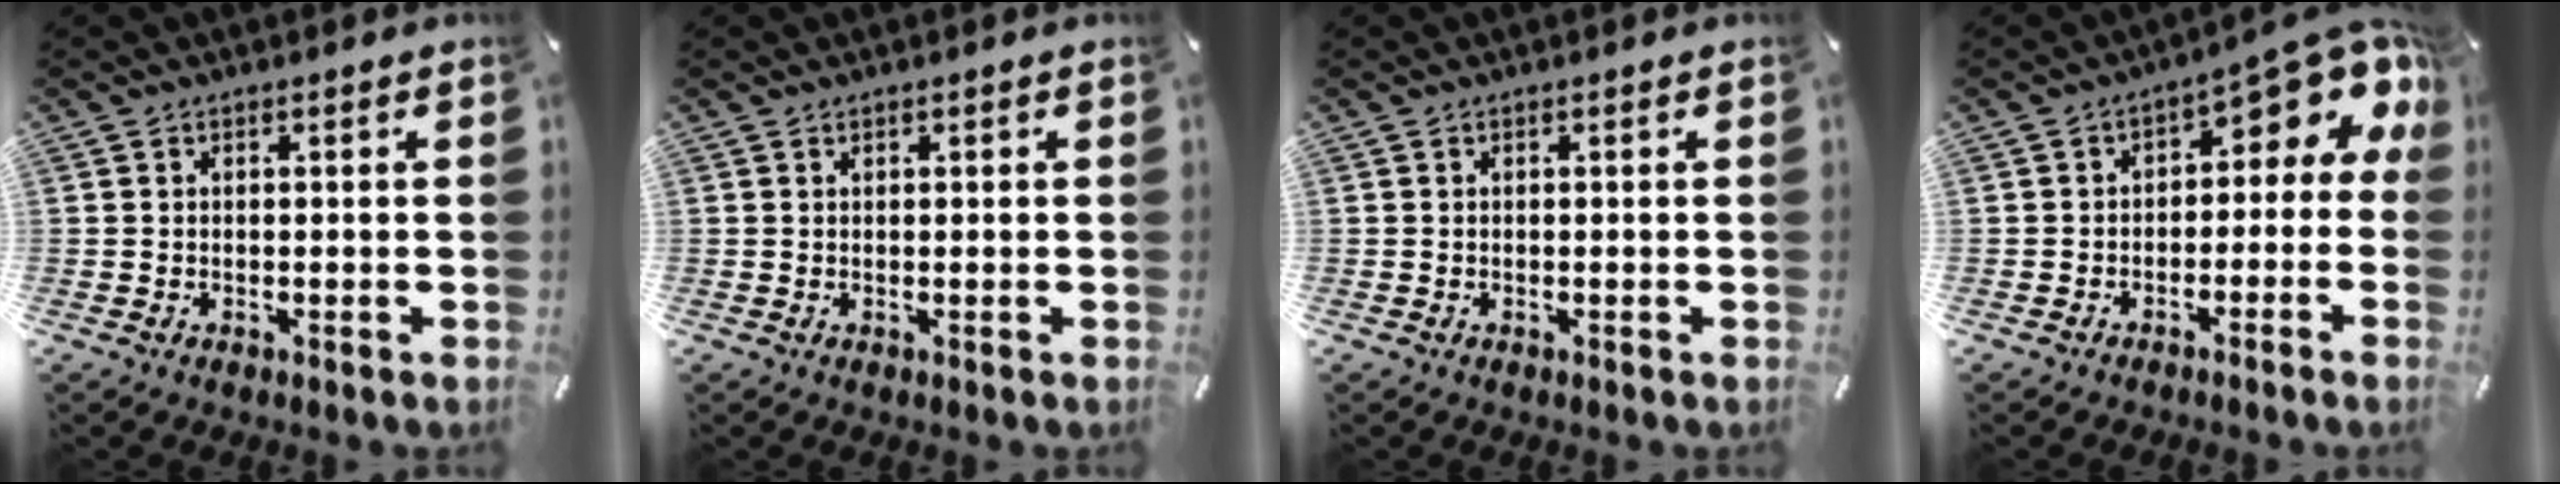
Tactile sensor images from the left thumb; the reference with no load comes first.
{"total": 0.0}
{"total": 0.0}
{"total": 7.7, "force": [3.2, 3.9, 5.8], "torque": [-0.077, -0.033, 0.054]}